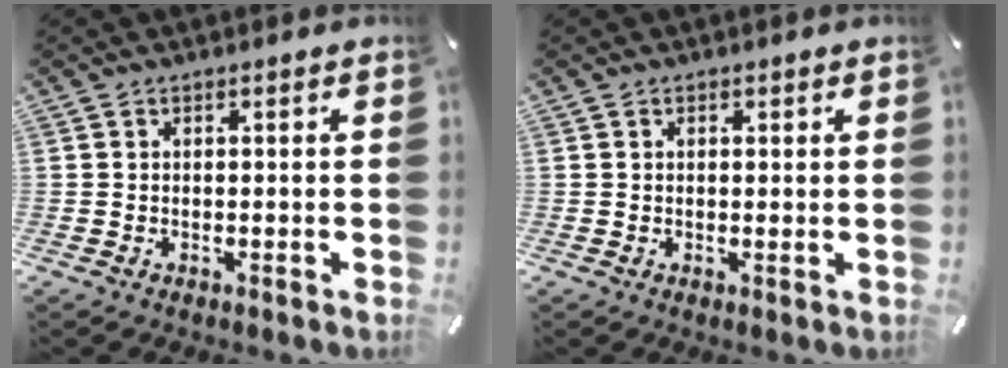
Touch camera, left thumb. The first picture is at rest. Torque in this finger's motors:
{"motor_torque": [0.08, -0.23, 0.07, 0.16, -0.01]}